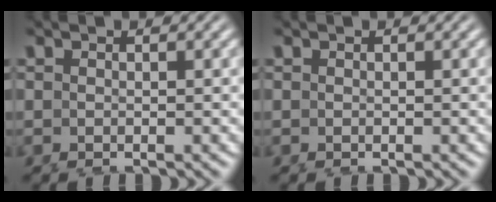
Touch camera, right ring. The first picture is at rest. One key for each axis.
{"total": 0.0}